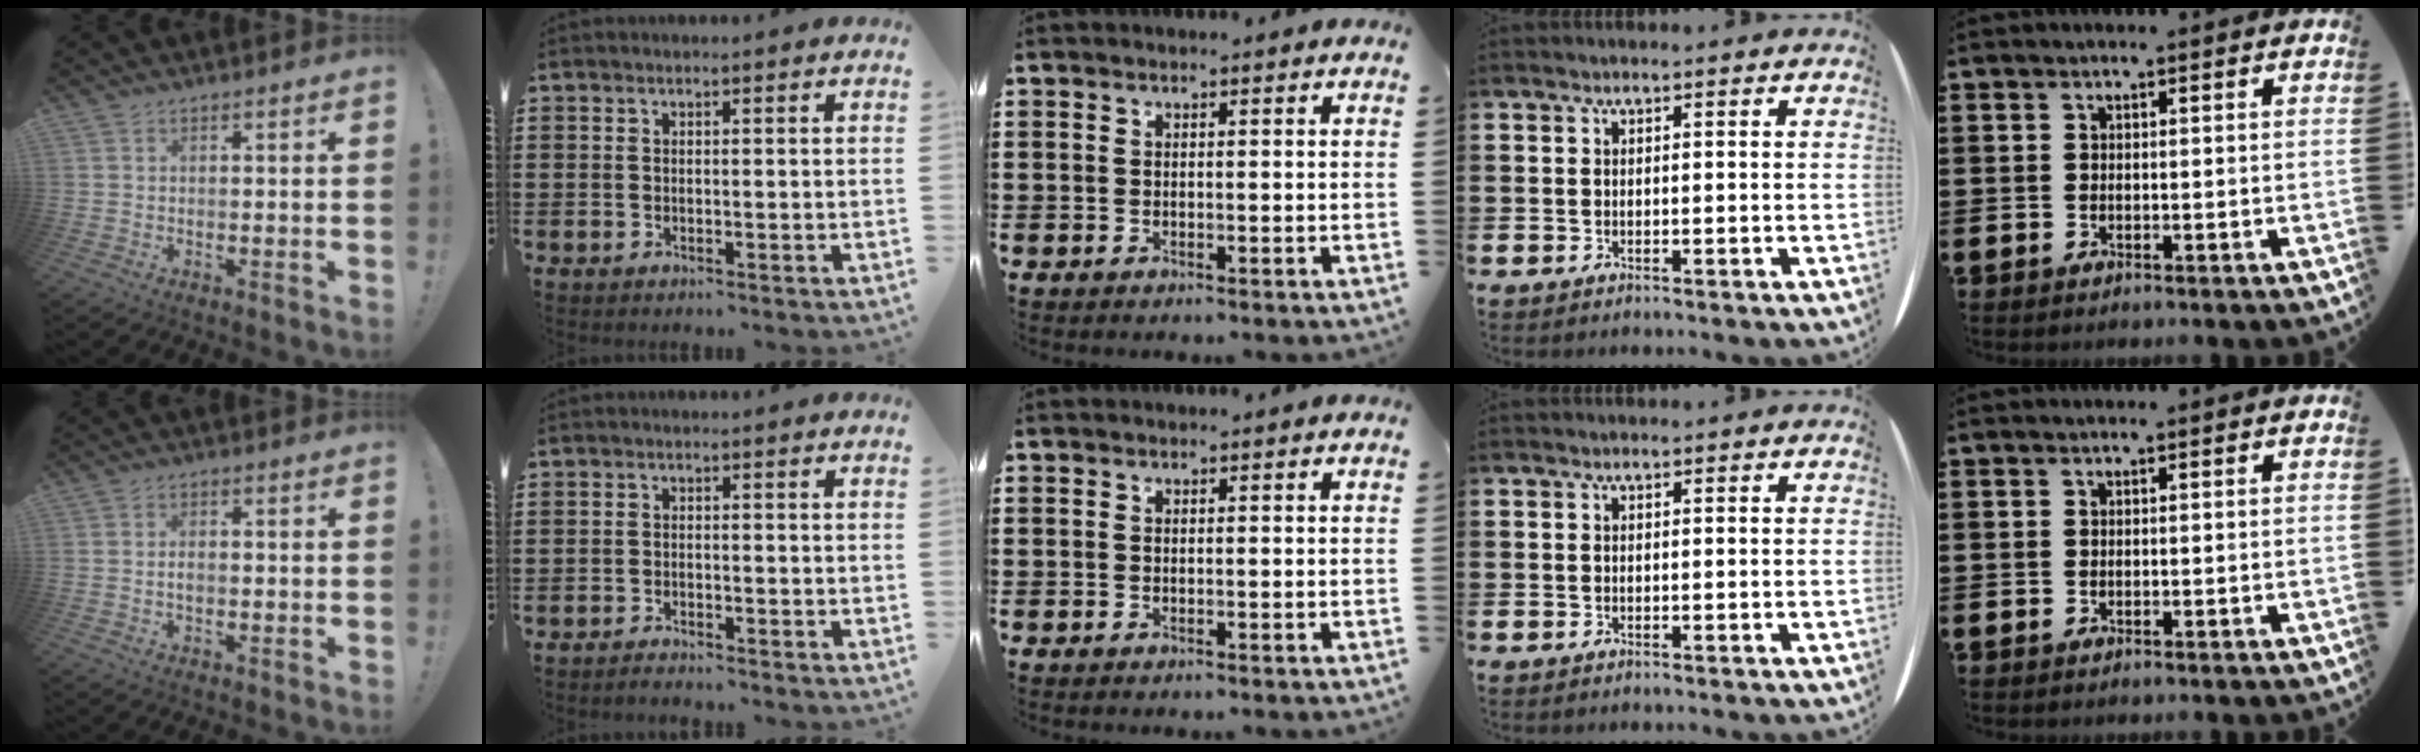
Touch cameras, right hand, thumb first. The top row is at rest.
{"thumb": {"total": 1.7, "force": [-0.5, 0.9, 1.4], "torque": [-0.024, 0.003, -0.010]}, "index": {"total": 1.2, "force": [-1.2, 0.0, 0.0], "torque": [-0.004, 0.002, -0.026]}}